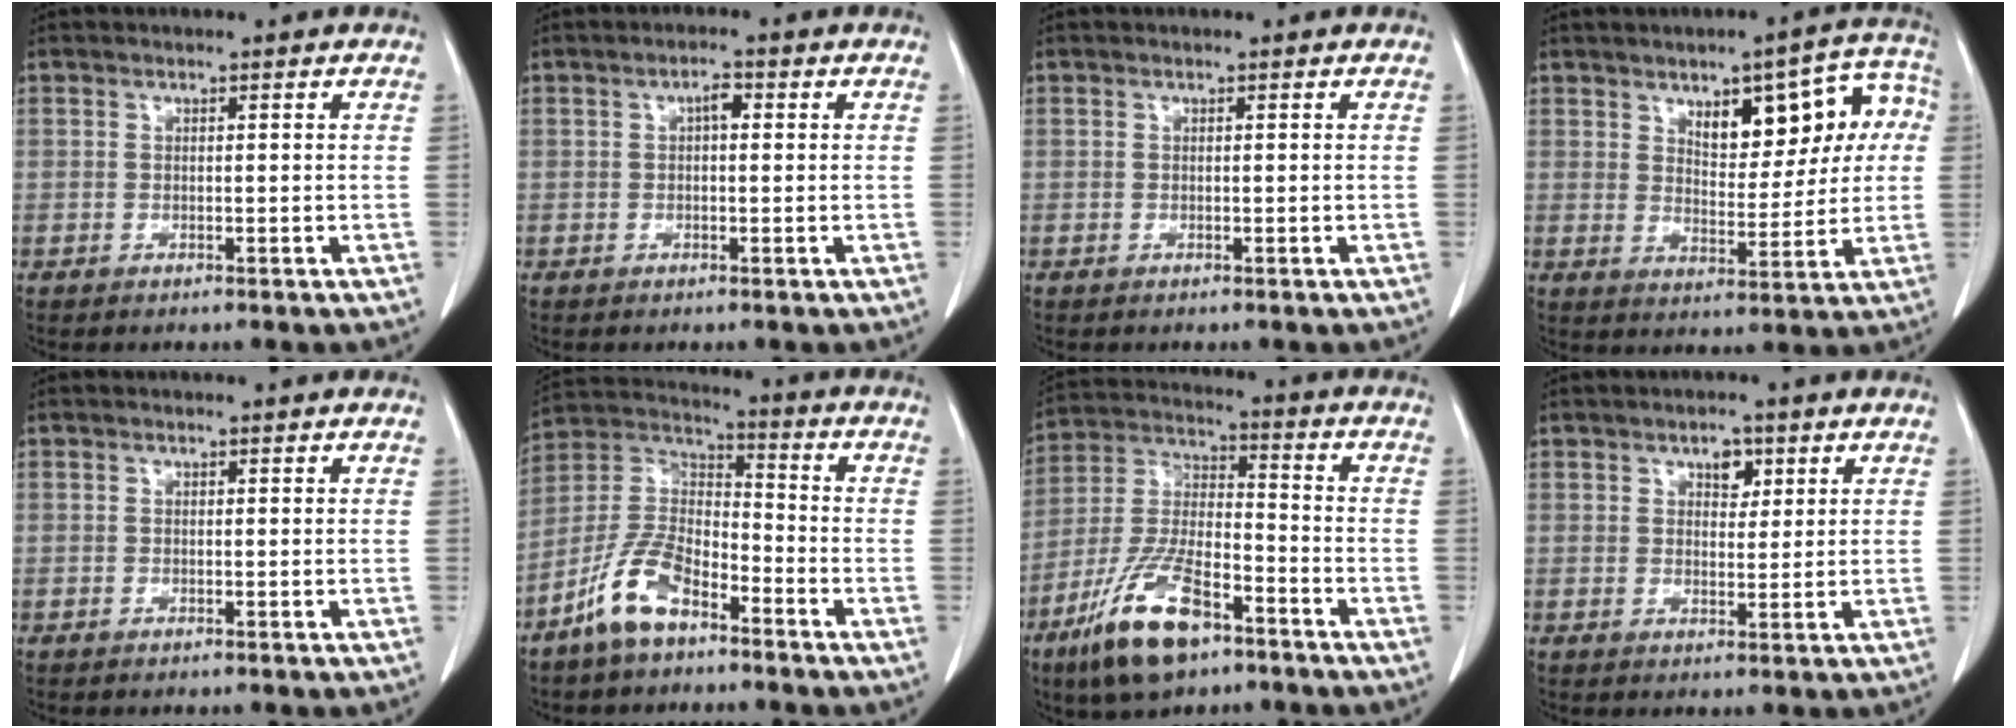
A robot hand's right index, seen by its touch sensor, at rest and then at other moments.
{"total": 1.9, "force": [0.4, 0.8, 1.7], "torque": [-0.025, 0.007, 0.003]}
{"total": 0.0}
{"total": 12.5, "force": [4.1, 5.7, 10.4], "torque": [-0.120, 0.034, 0.060]}
{"total": 0.0}
{"total": 10.8, "force": [-7.0, 4.2, 7.0], "torque": [-0.158, 0.004, -0.142]}
{"total": 14.8, "force": [-9.0, 4.6, 10.8], "torque": [-0.227, -0.014, -0.167]}
{"total": 3.0, "force": [1.5, 1.8, 1.8], "torque": [-0.023, 0.002, 0.023]}